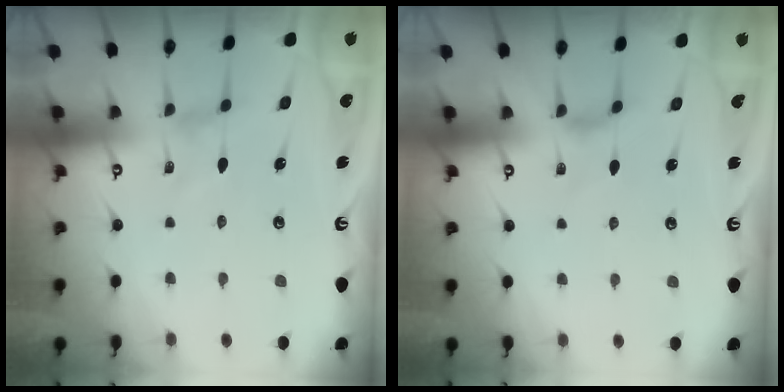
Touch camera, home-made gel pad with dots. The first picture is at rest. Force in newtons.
{"total": 2.3, "press": 2.3, "slide": 0.5}